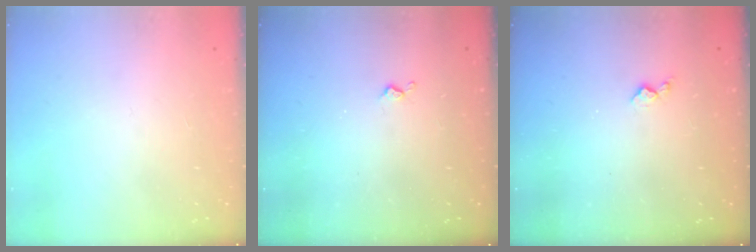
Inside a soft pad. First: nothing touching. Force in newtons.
{"total": 3.0, "press": 2.9, "slide": 0.4}
{"total": 4.6, "press": 4.5, "slide": 0.7}